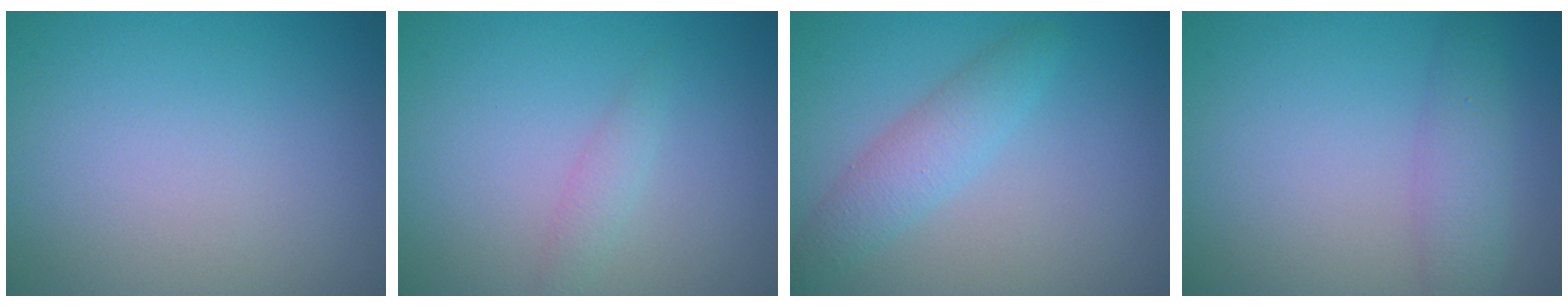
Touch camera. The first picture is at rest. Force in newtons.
{"total": 1.2, "press": 1.2, "slide": 0.0}
{"total": 2.7, "press": 2.7, "slide": 0.1}
{"total": 2.8, "press": 2.8, "slide": 0.1}